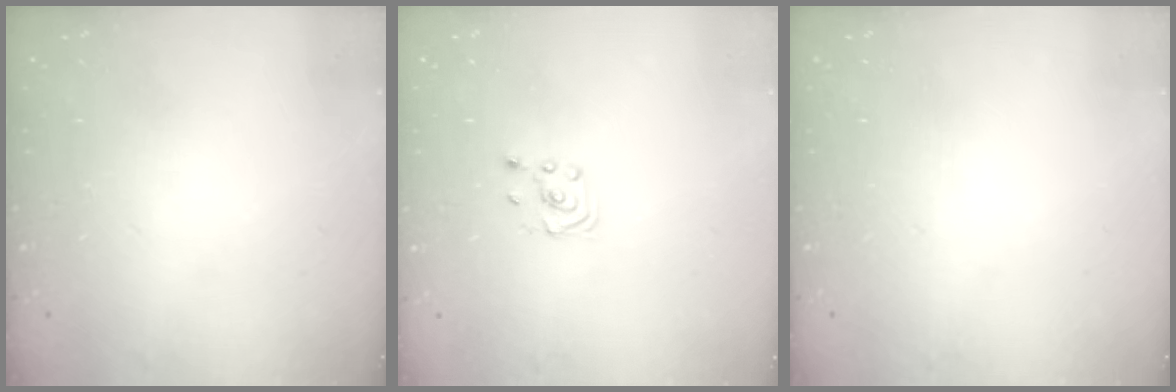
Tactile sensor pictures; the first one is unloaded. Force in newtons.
{"total": 1.9, "press": 1.8, "slide": 0.6}
{"total": 0.0}